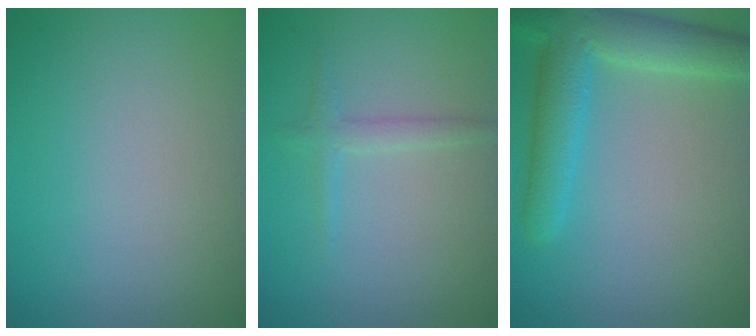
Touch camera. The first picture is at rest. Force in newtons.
{"total": 1.5, "press": 1.5, "slide": 0.0}
{"total": 6.3, "press": 6.3, "slide": 0.3}